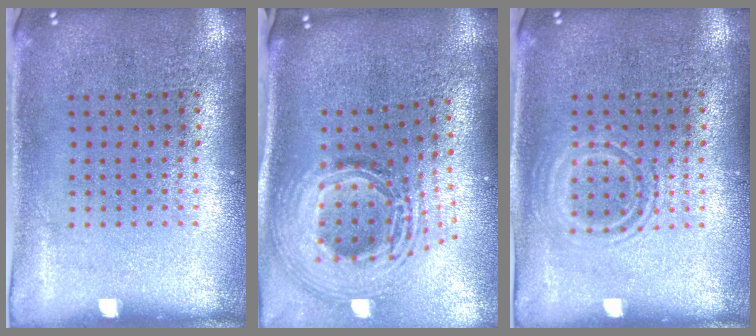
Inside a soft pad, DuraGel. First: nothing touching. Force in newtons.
{"total": 2.9, "press": 2.1, "slide": 2.1}
{"total": 1.0, "press": 1.0, "slide": 0.2}